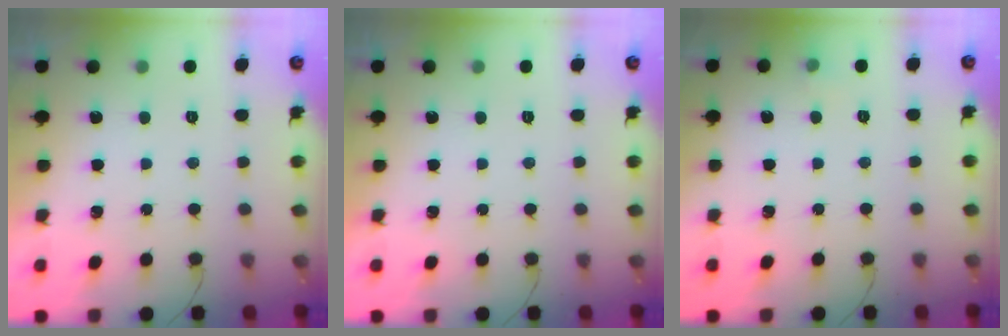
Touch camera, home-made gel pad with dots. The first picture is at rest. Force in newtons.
{"total": 0.0}
{"total": 3.0, "press": 2.8, "slide": 1.1}